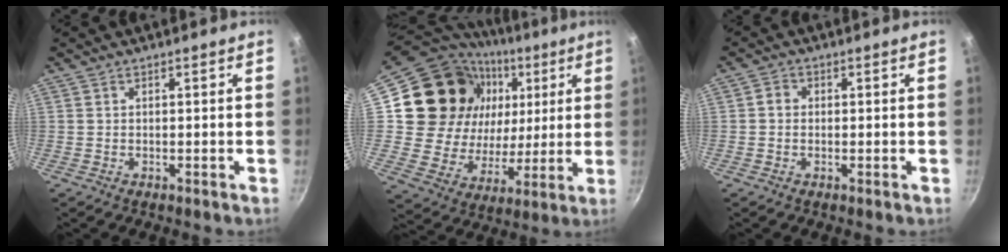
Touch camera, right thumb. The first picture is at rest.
{"total": 25.4, "force": [7.9, 20.6, 12.6], "torque": [-0.201, 0.001, 0.145]}
{"total": 2.0, "force": [-0.1, 1.7, 0.9], "torque": [-0.013, 0.007, -0.008]}